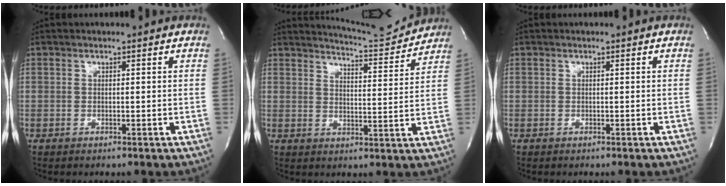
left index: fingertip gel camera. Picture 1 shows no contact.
{"total": 8.2, "force": [8.2, -0.8, 0.2], "torque": [-0.017, -0.020, 0.116]}
{"total": 0.0}